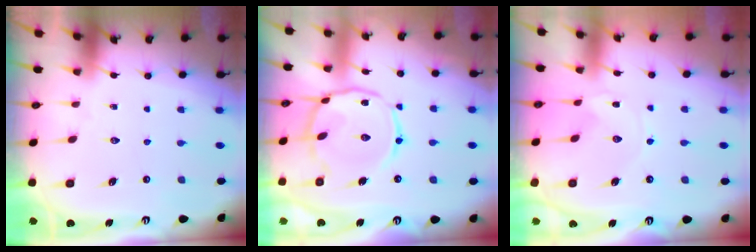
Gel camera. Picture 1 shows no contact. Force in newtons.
{"total": 12.9, "press": 12.9, "slide": 1.0}
{"total": 0.0}